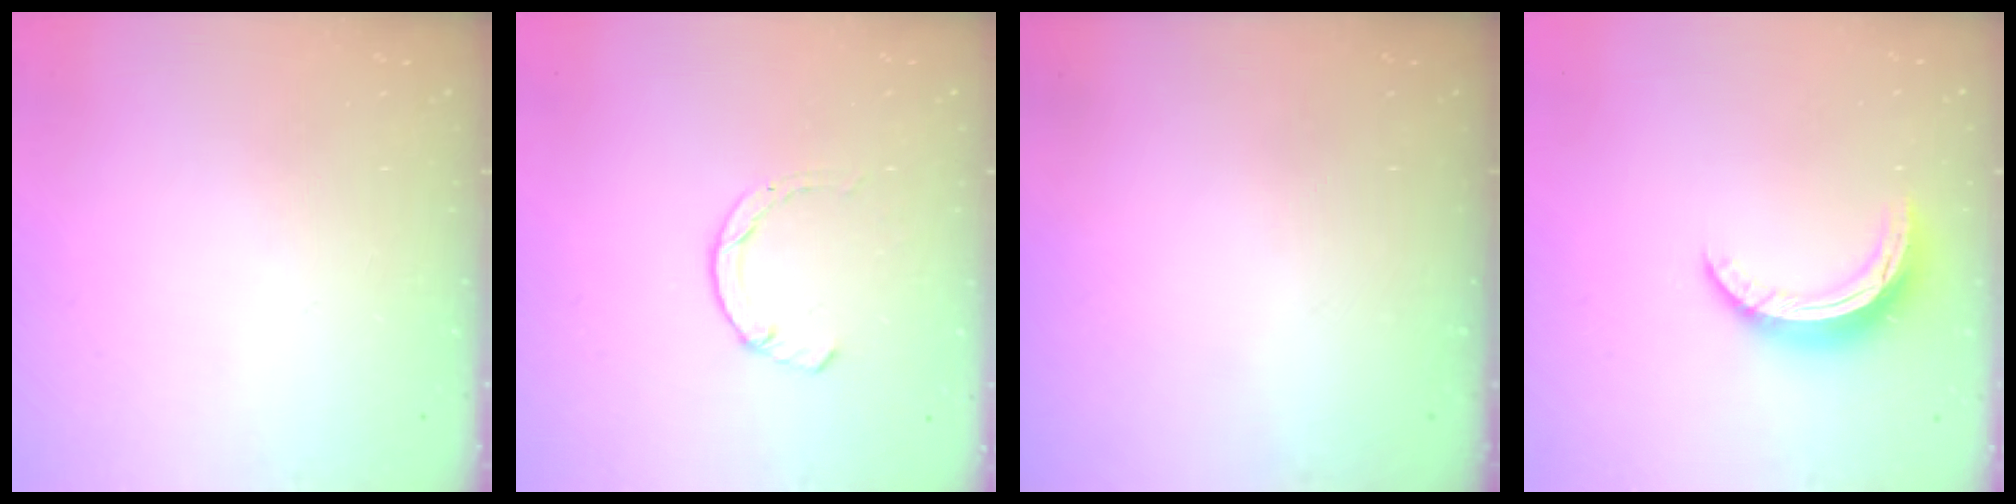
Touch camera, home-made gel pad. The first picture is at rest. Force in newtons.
{"total": 2.3, "press": 2.3, "slide": 0.5}
{"total": 0.0}
{"total": 9.4, "press": 9.4, "slide": 0.7}